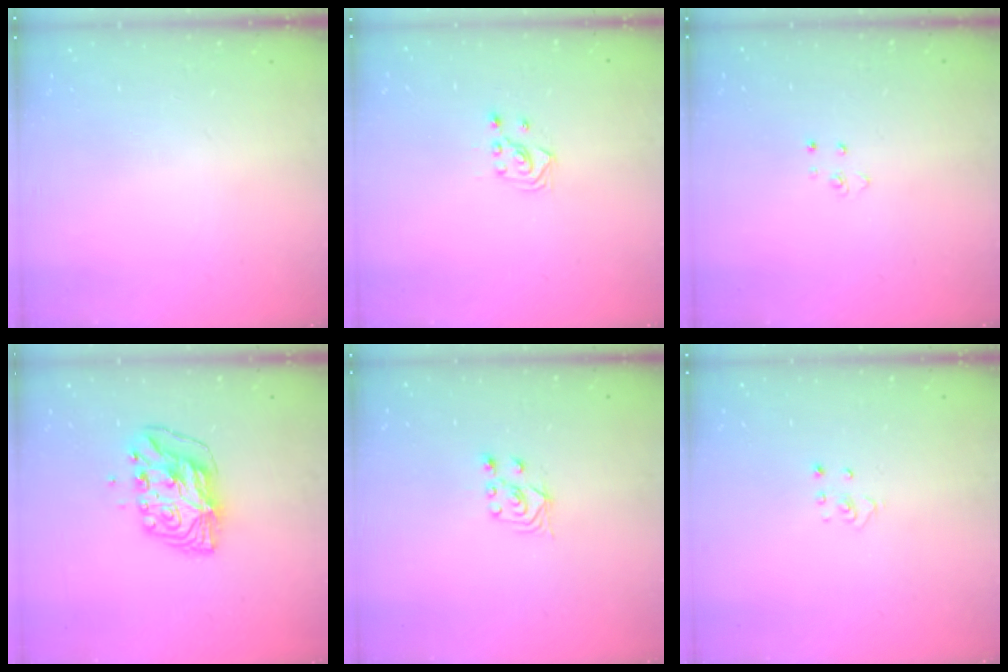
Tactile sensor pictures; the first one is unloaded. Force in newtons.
{"total": 2.9, "press": 2.9, "slide": 0.3}
{"total": 2.8, "press": 2.8, "slide": 0.3}
{"total": 9.3, "press": 9.3, "slide": 0.8}
{"total": 3.0, "press": 2.8, "slide": 0.9}
{"total": 2.3, "press": 2.3, "slide": 0.2}